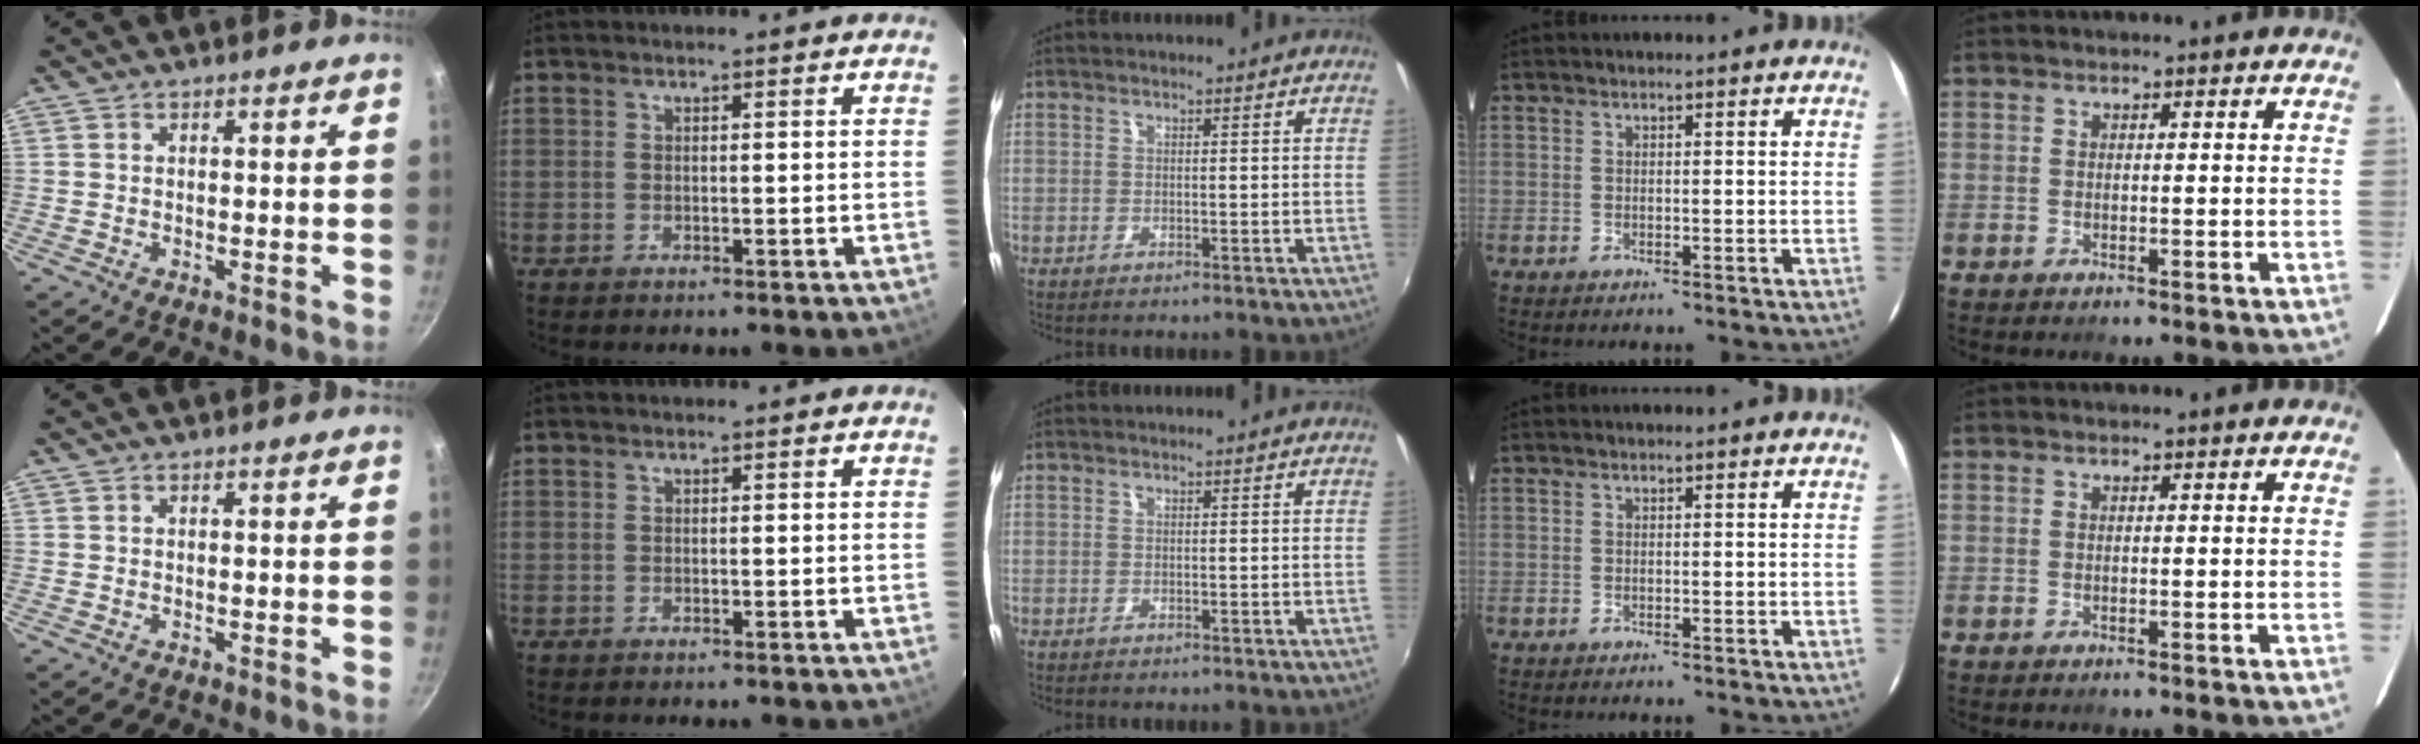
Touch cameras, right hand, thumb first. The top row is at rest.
{}